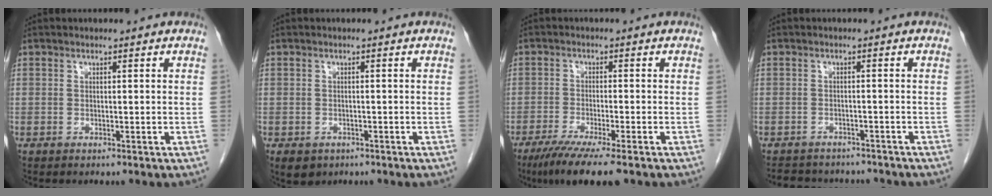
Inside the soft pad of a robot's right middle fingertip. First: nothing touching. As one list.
[{"total": 4.2, "force": [-2.7, 3.0, 1.3], "torque": [-0.017, -0.001, -0.034]}, {"total": 8.0, "force": [-5.7, 0.1, 5.6], "torque": [-0.087, -0.020, -0.091]}, {"total": 9.4, "force": [-8.5, 3.3, 2.3], "torque": [-0.041, 0.009, -0.104]}]